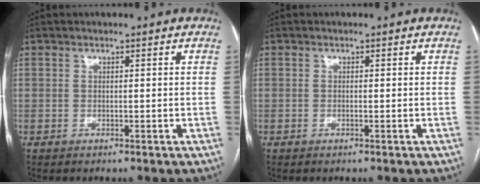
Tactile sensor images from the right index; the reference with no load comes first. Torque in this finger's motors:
{"motor_torque": [-0.11, 0.03, -0.03, 0.00]}